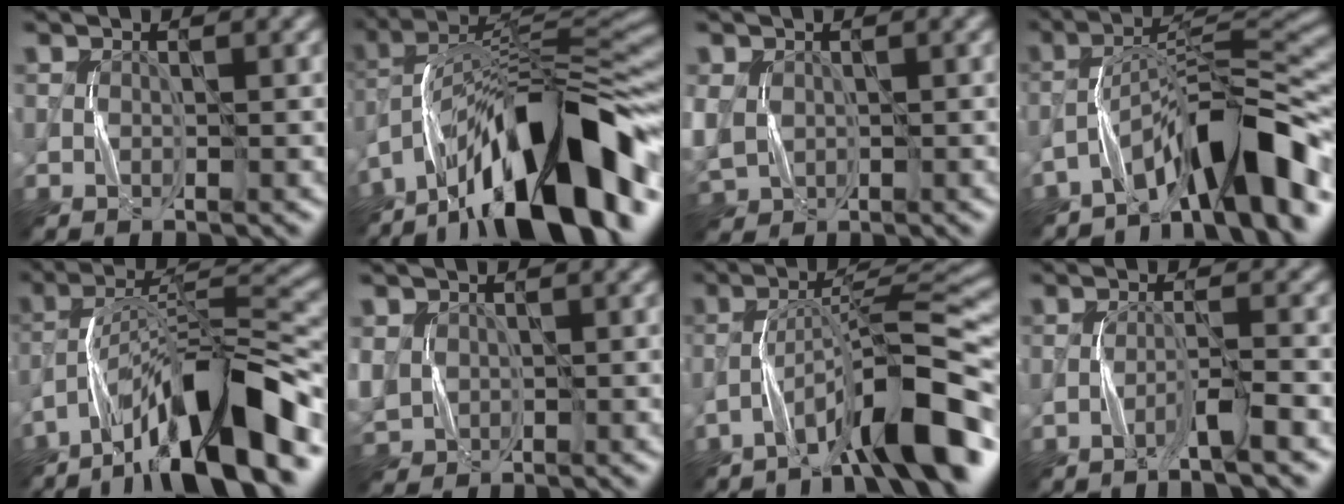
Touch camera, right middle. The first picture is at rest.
{"total": 15.4, "force": [-8.5, 5.2, 11.8], "torque": [-0.194, 0.032, -0.150]}
{"total": 3.6, "force": [0.1, 3.0, 1.9], "torque": [-0.057, -0.003, 0.000]}
{"total": 9.6, "force": [-6.3, 2.0, 6.9], "torque": [-0.097, 0.020, -0.110]}
{"total": 12.7, "force": [-8.0, 3.0, 9.4], "torque": [-0.146, 0.030, -0.136]}
{"total": 2.7, "force": [0.4, 2.5, 0.9], "torque": [-0.029, -0.002, 0.009]}
{"total": 8.9, "force": [-5.7, 1.2, 6.7], "torque": [-0.098, 0.024, -0.094]}
{"total": 2.4, "force": [-1.6, -0.1, 1.8], "torque": [-0.027, 0.010, -0.041]}